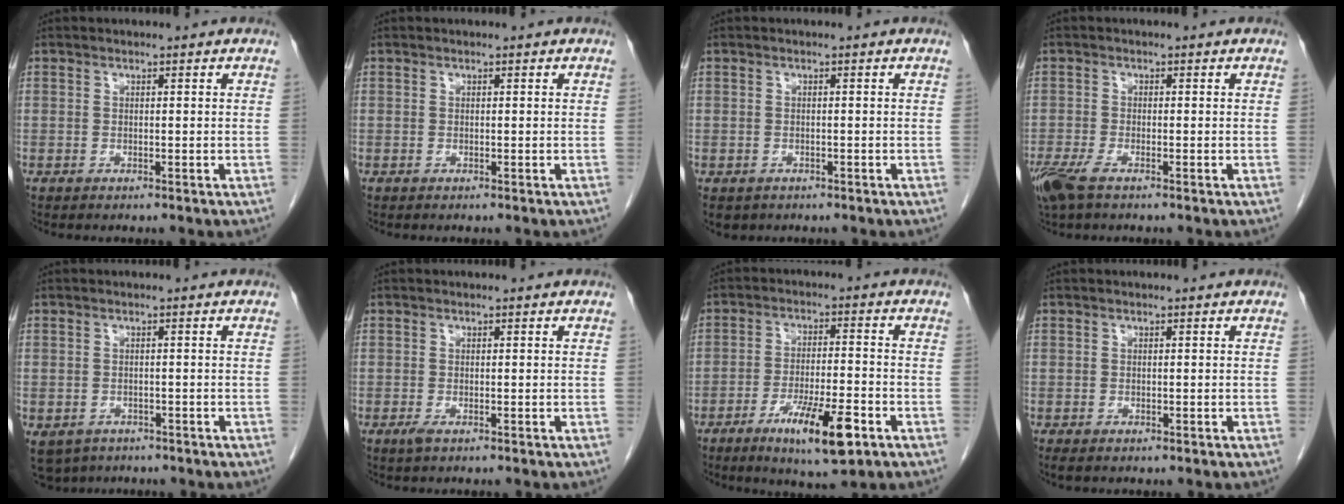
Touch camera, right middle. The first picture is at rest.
{"total": 0.0}
{"total": 2.9, "force": [-1.8, 2.1, 0.8], "torque": [-0.015, -0.003, -0.024]}
{"total": 4.7, "force": [-3.1, 1.2, 3.4], "torque": [-0.075, -0.013, -0.058]}
{"total": 6.6, "force": [-3.8, 5.0, 2.0], "torque": [-0.048, -0.003, -0.052]}
{"total": 1.0, "force": [-0.5, 0.2, 0.8], "torque": [-0.016, -0.002, -0.008]}
{"total": 10.2, "force": [-5.4, 1.5, 8.6], "torque": [-0.149, -0.015, -0.085]}
{"total": 1.0, "force": [-0.7, 0.5, 0.6], "torque": [-0.010, -0.002, -0.008]}